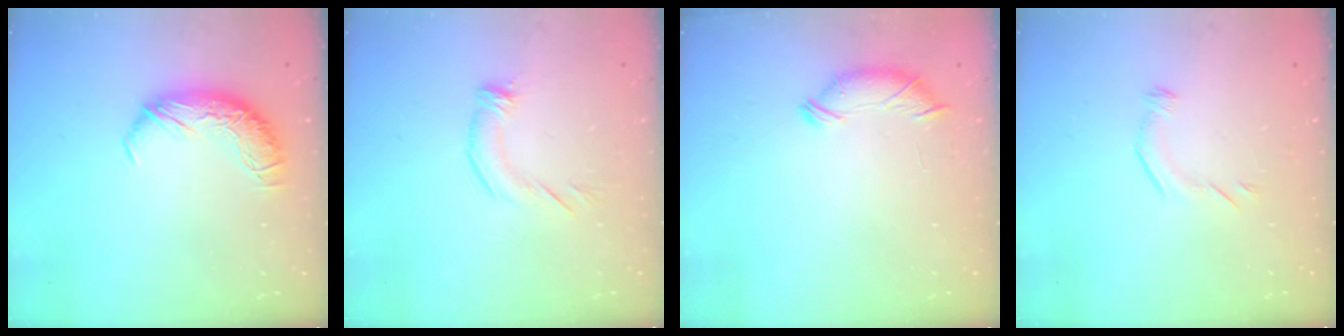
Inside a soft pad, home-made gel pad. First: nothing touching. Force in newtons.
{"total": 2.8, "press": 2.7, "slide": 0.8}
{"total": 6.2, "press": 6.2, "slide": 0.3}
{"total": 4.7, "press": 4.6, "slide": 0.9}